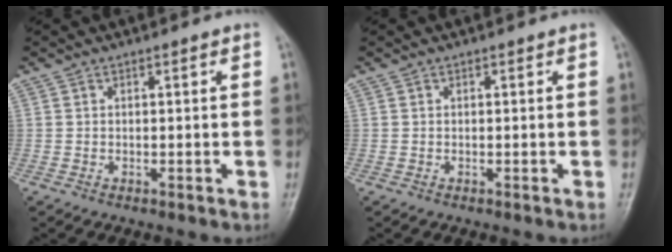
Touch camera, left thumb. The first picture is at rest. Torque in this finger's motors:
{"motor_torque": [-0.01, 0.01, -0.02, -0.02, 0.00]}